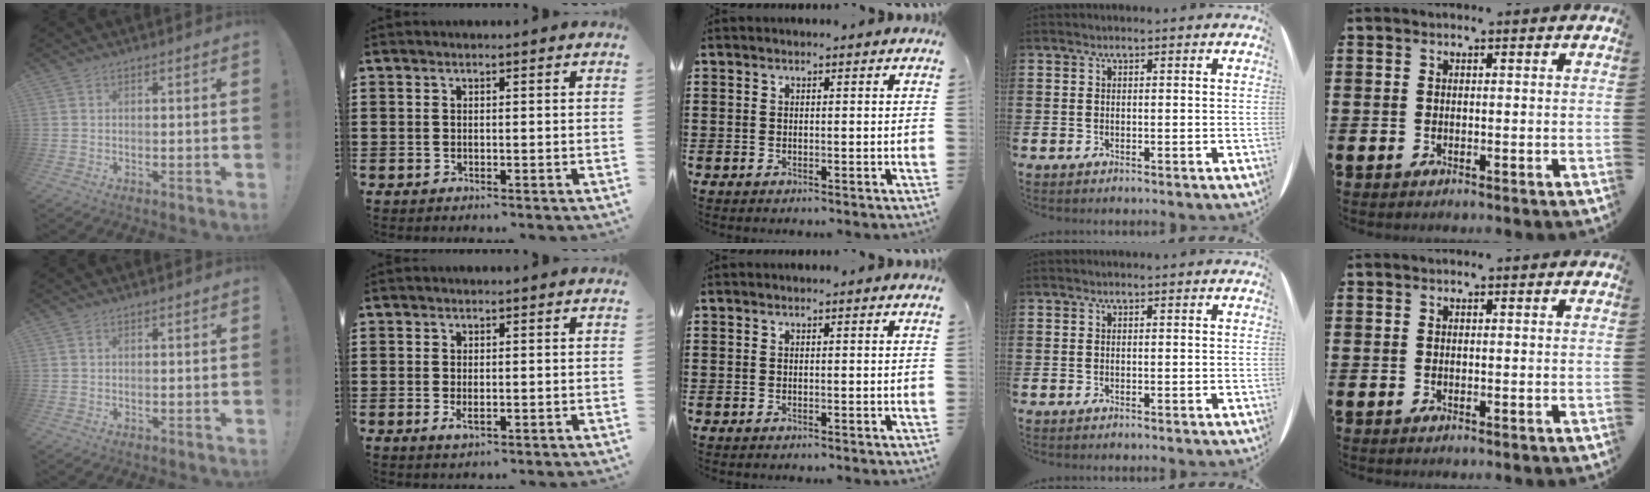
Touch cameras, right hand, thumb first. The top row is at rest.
{"index": {"total": 1.5, "force": [-0.3, 0.5, 1.4], "torque": [-0.026, -0.003, -0.004]}}